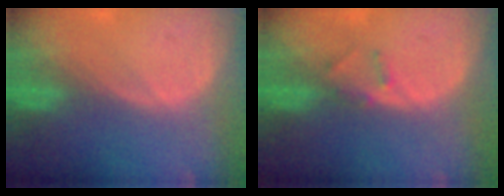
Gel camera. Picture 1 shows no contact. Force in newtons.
{"total": 1.8, "press": 1.5, "slide": 0.9}